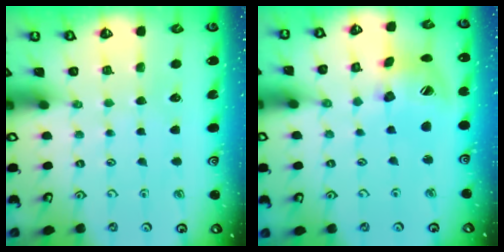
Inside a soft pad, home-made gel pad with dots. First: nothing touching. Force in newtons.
{"total": 13.6, "press": 13.5, "slide": 1.3}